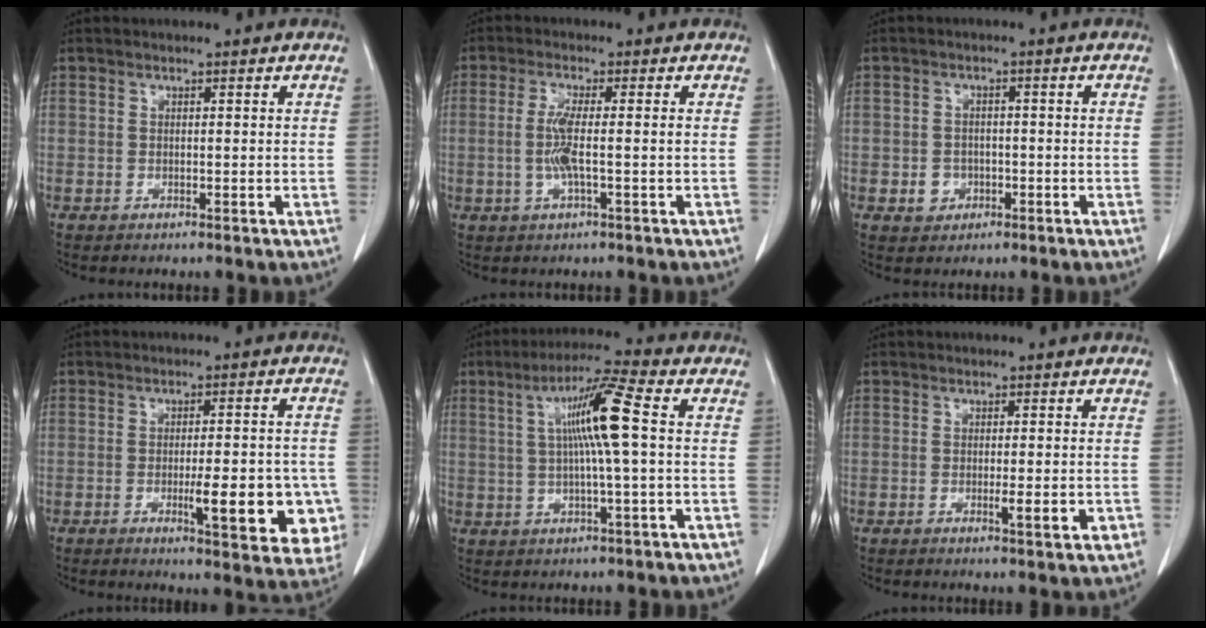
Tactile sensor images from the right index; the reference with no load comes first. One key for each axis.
{"total": 4.3, "fx": -0.5, "fy": 0.2, "fz": 4.3, "tx": -0.094, "ty": -0.002, "tz": -0.011}
{"total": 2.9, "fx": -1.0, "fy": 2.5, "fz": 1.0, "tx": -0.011, "ty": 0.006, "tz": -0.009}
{"total": 12.2, "fx": -3.7, "fy": 3.0, "fz": 11.3, "tx": -0.108, "ty": 0.005, "tz": -0.037}
{"total": 9.8, "fx": 1.5, "fy": -0.6, "fz": 9.6, "tx": -0.176, "ty": 0.010, "tz": 0.025}
{"total": 3.2, "fx": -1.0, "fy": 0.4, "fz": 3.1, "tx": -0.044, "ty": -0.005, "tz": -0.011}